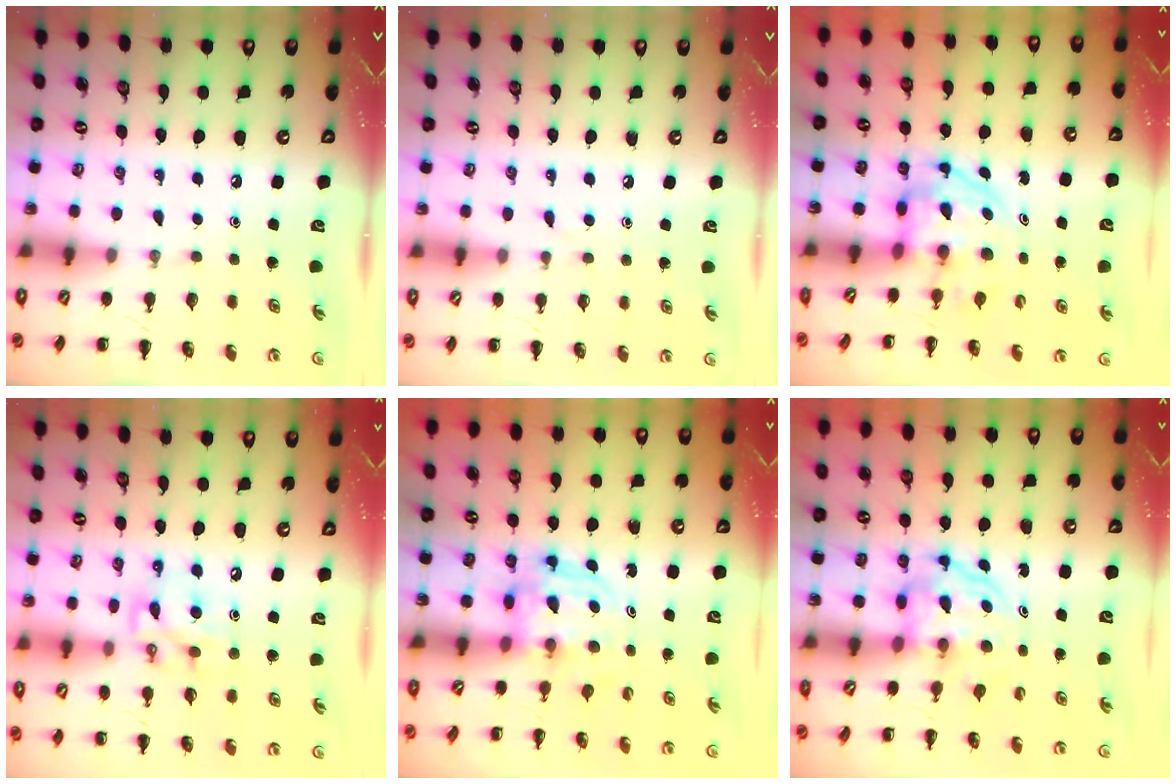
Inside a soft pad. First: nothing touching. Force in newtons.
{"total": 2.9, "press": 2.7, "slide": 1.0}
{"total": 3.3, "press": 3.3, "slide": 0.5}
{"total": 10.4, "press": 10.3, "slide": 1.1}
{"total": 3.8, "press": 3.8, "slide": 0.2}
{"total": 3.8, "press": 3.8, "slide": 0.2}